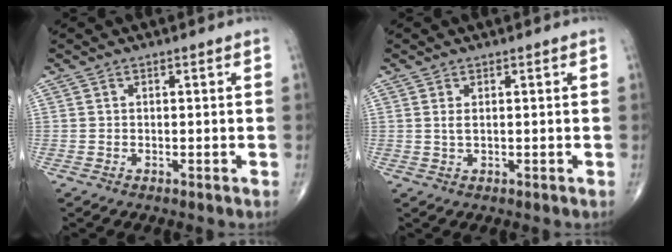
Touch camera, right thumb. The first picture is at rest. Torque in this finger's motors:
{"motor_torque": [-0.40, 0.26, -0.41, -0.26, -0.04]}